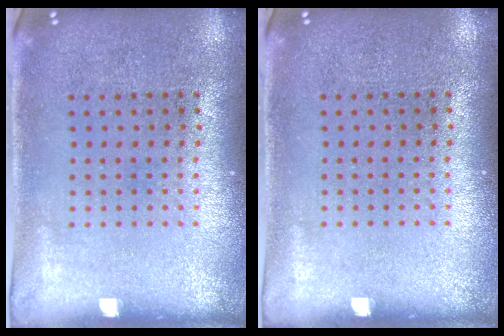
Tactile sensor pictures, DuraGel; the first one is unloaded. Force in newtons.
{"total": 0.0}